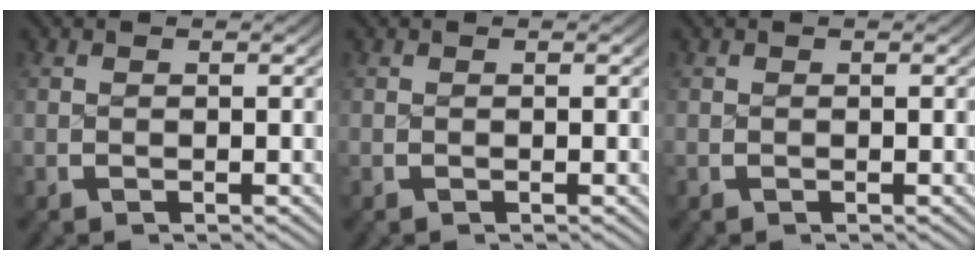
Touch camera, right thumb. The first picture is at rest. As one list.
[{"total": 0.0}, {"total": 0.0}]